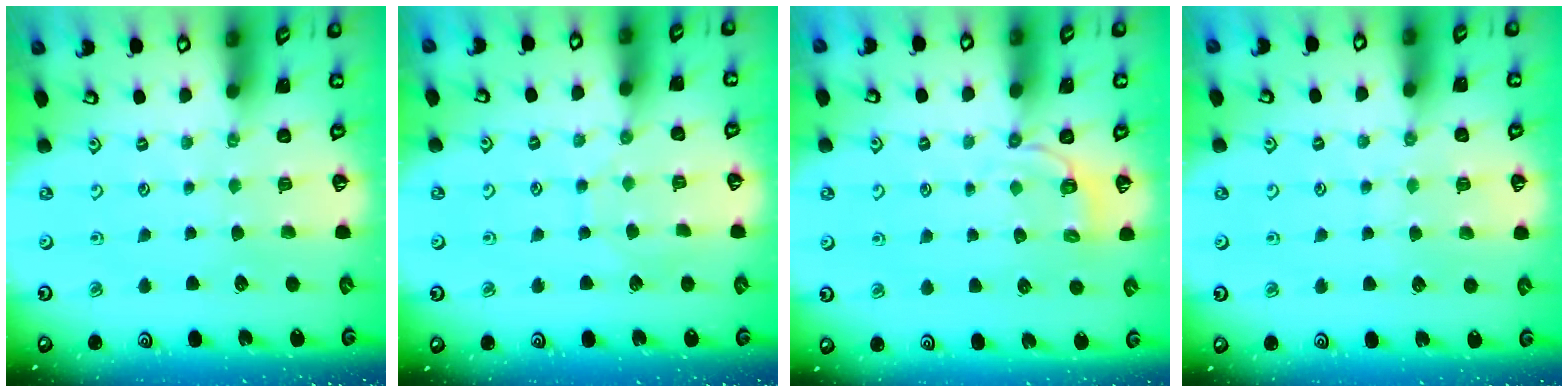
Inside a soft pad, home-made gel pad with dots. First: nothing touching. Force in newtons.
{"total": 3.8, "press": 3.8, "slide": 0.3}
{"total": 3.0, "press": 1.8, "slide": 2.4}
{"total": 4.8, "press": 4.8, "slide": 0.6}